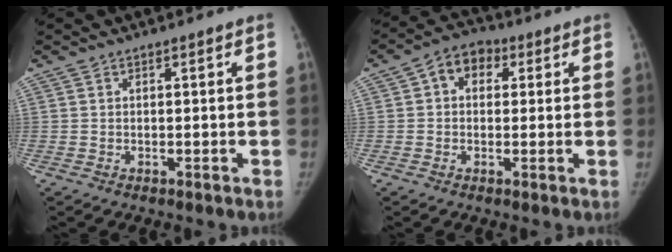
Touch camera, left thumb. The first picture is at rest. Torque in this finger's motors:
{"motor_torque": [2.38, 2.36, 0.65, -0.47, 0.19]}